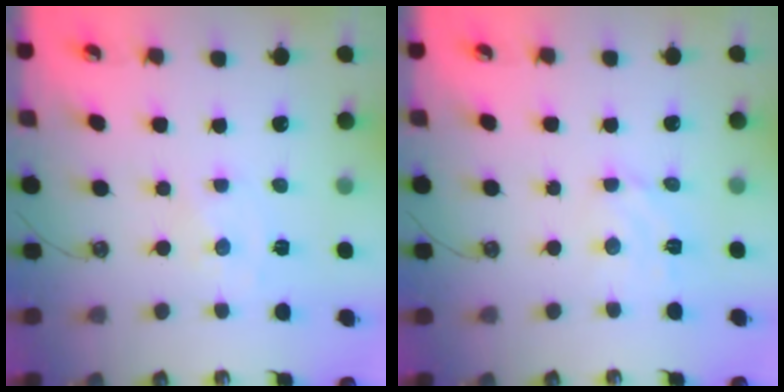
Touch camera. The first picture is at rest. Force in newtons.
{"total": 4.4, "press": 4.4, "slide": 0.7}